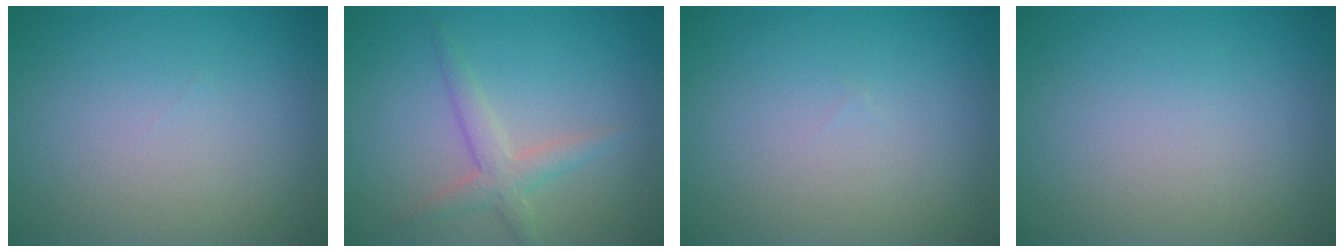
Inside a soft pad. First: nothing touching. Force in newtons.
{"total": 2.5, "press": 2.5, "slide": 0.1}
{"total": 0.0}
{"total": 0.0}